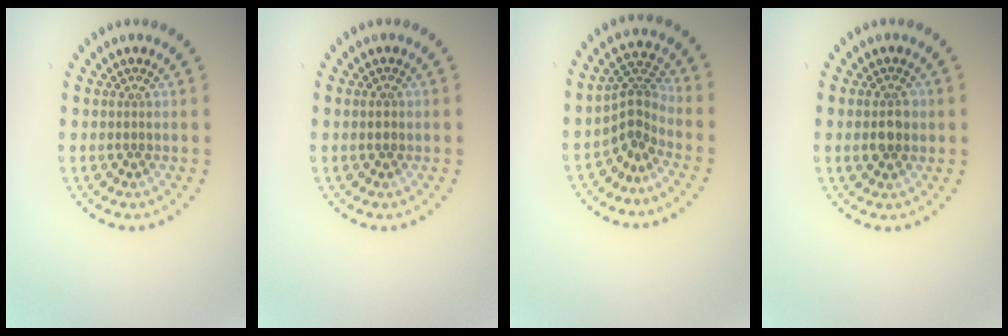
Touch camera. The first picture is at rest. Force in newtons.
{"total": 1.1, "press": 1.1, "slide": 0.2}
{"total": 2.8, "press": 2.0, "slide": 2.0}
{"total": 2.5, "press": 2.5, "slide": 0.2}